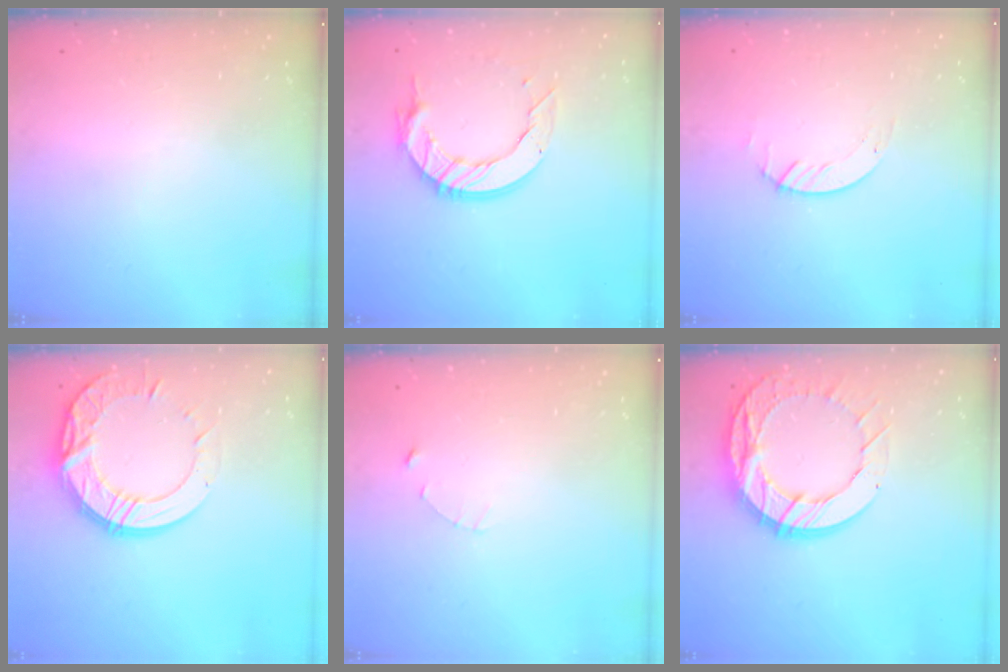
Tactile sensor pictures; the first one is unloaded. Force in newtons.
{"total": 12.5, "press": 12.4, "slide": 0.9}
{"total": 1.3, "press": 1.2, "slide": 0.1}
{"total": 15.9, "press": 15.8, "slide": 1.4}
{"total": 1.0, "press": 1.0, "slide": 0.2}
{"total": 16.4, "press": 16.4, "slide": 1.3}